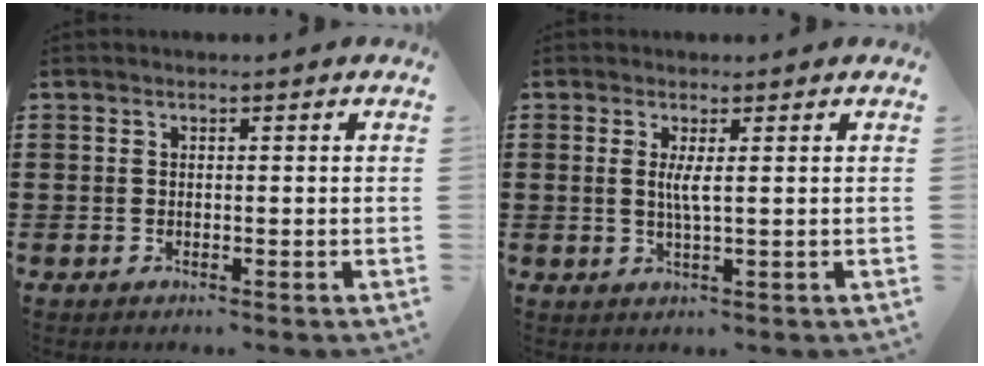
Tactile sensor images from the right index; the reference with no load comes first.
{"total": 2.4, "force": [0.4, -0.1, 2.3], "torque": [-0.048, -0.005, 0.006]}